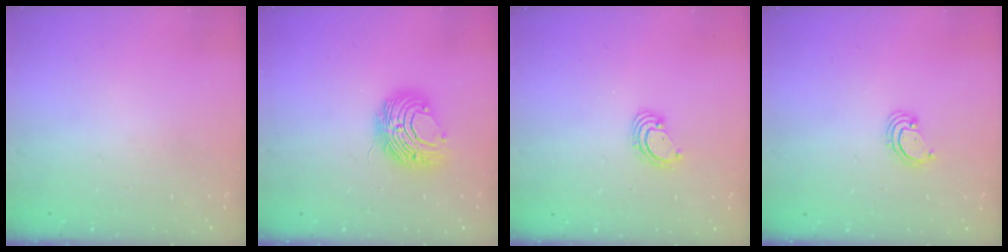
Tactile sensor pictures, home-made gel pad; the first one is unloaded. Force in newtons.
{"total": 8.9, "press": 8.9, "slide": 0.1}
{"total": 3.5, "press": 3.5, "slide": 0.2}
{"total": 2.5, "press": 2.5, "slide": 0.2}